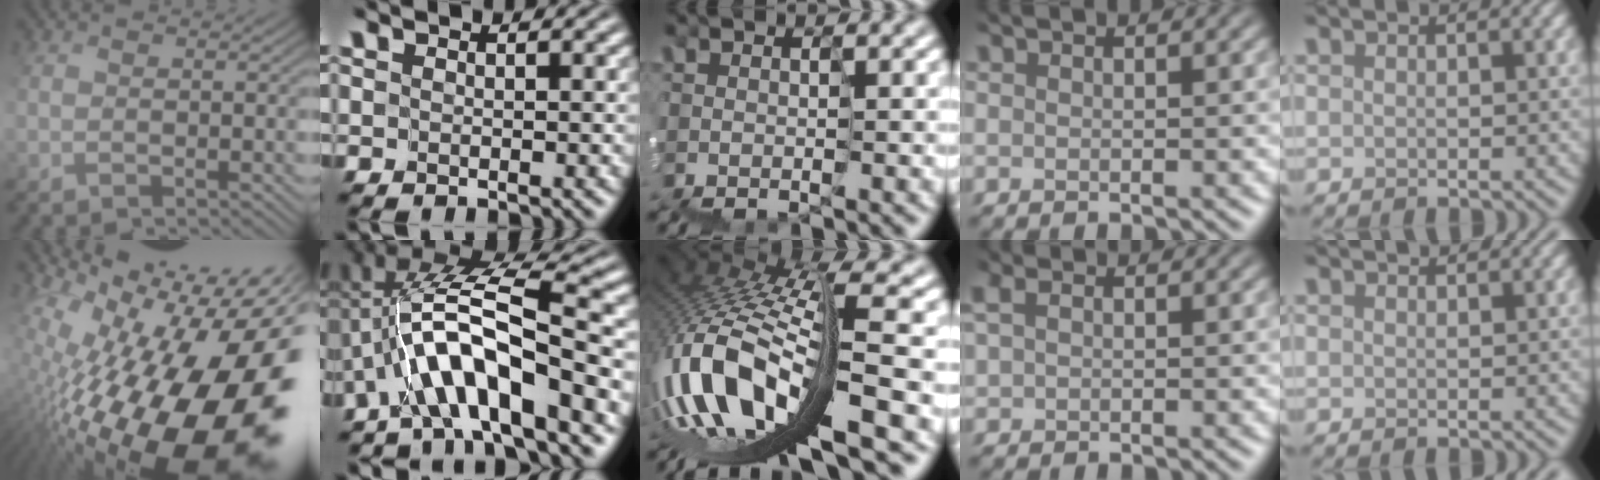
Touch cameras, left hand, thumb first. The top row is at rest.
{"thumb": {"total": 20.4, "force": [-4.8, 9.1, 17.6], "torque": [-0.269, -0.043, -0.054]}, "index": {"total": 9.7, "force": [-3.3, 2.6, 8.7], "torque": [-0.149, 0.019, -0.065]}, "middle": {"total": 10.3, "force": [-4.2, 3.1, 8.9], "torque": [-0.204, 0.017, -0.067]}, "ring": {"total": 1.3, "force": [0.6, 0.9, 0.8], "torque": [-0.028, 0.009, 0.023]}, "little": {"total": 0.8, "force": [0.8, 0.1, 0.1], "torque": [-0.002, 0.003, 0.012]}}